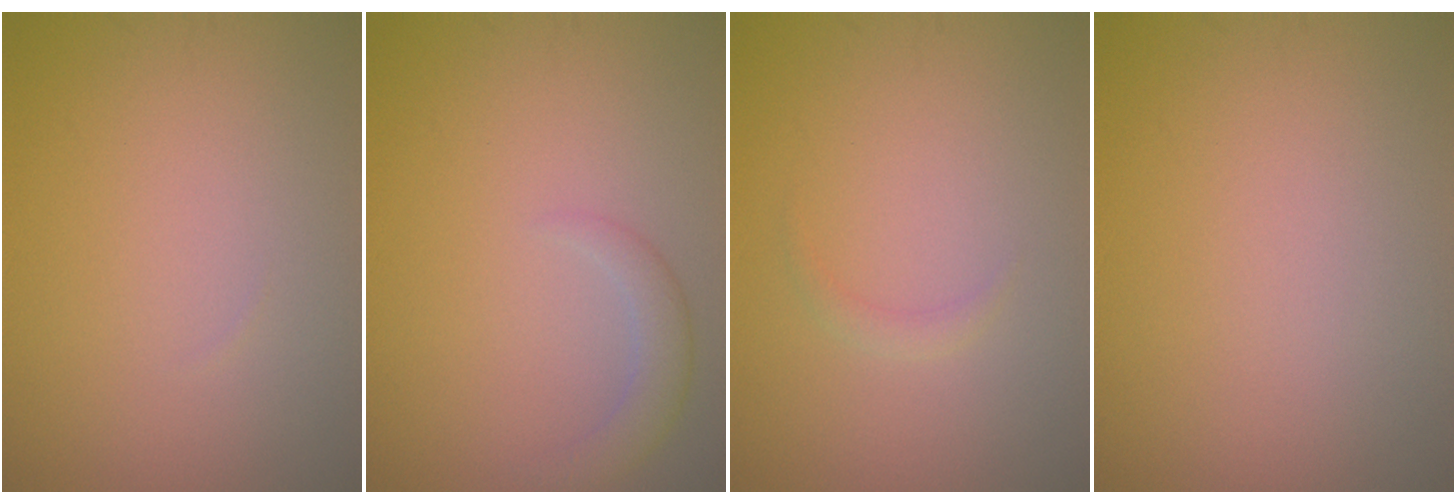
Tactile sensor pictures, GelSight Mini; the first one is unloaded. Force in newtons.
{"total": 2.1, "press": 2.1, "slide": 0.2}
{"total": 0.8, "press": 0.8, "slide": 0.0}
{"total": 0.0}